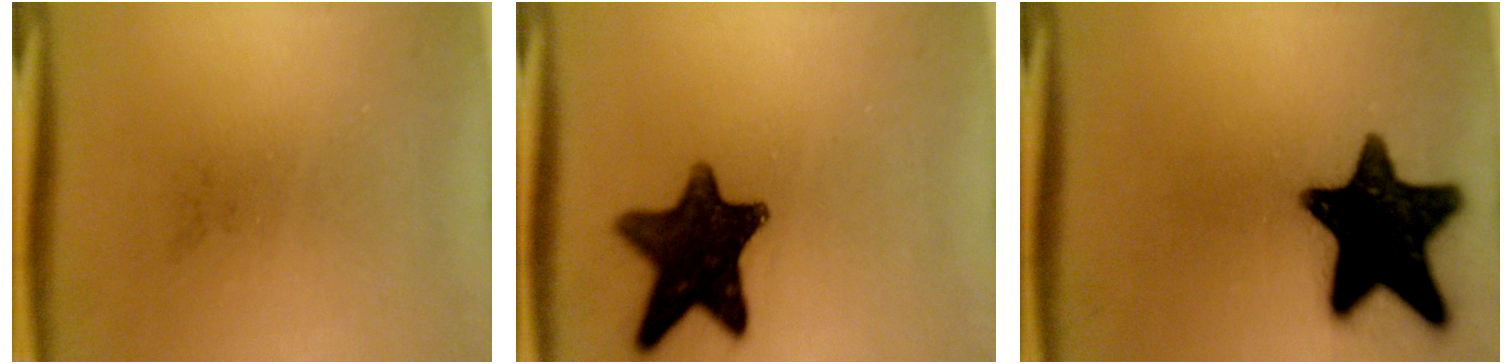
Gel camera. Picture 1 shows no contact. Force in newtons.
{"total": 12.4}
{"total": 16.9}